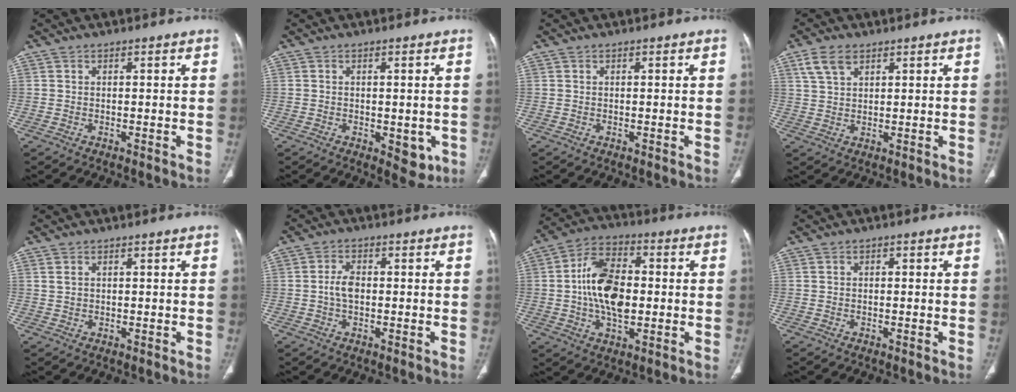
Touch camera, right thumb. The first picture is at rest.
{"total": 4.9, "force": [-1.3, 2.6, 3.9], "torque": [-0.027, -0.006, -0.008]}
{"total": 0.0}
{"total": 5.1, "force": [2.9, 2.9, 3.1], "torque": [-0.056, -0.003, 0.063]}
{"total": 1.2, "force": [0.6, 0.8, 0.7], "torque": [-0.016, 0.002, 0.017]}
{"total": 3.5, "force": [-0.2, 2.1, 2.8], "torque": [-0.055, 0.008, -0.009]}
{"total": 13.9, "force": [-0.1, 8.2, 11.2], "torque": [-0.190, 0.017, -0.004]}
{"total": 0.6, "force": [0.1, 0.4, 0.4], "torque": [-0.004, 0.002, -0.001]}